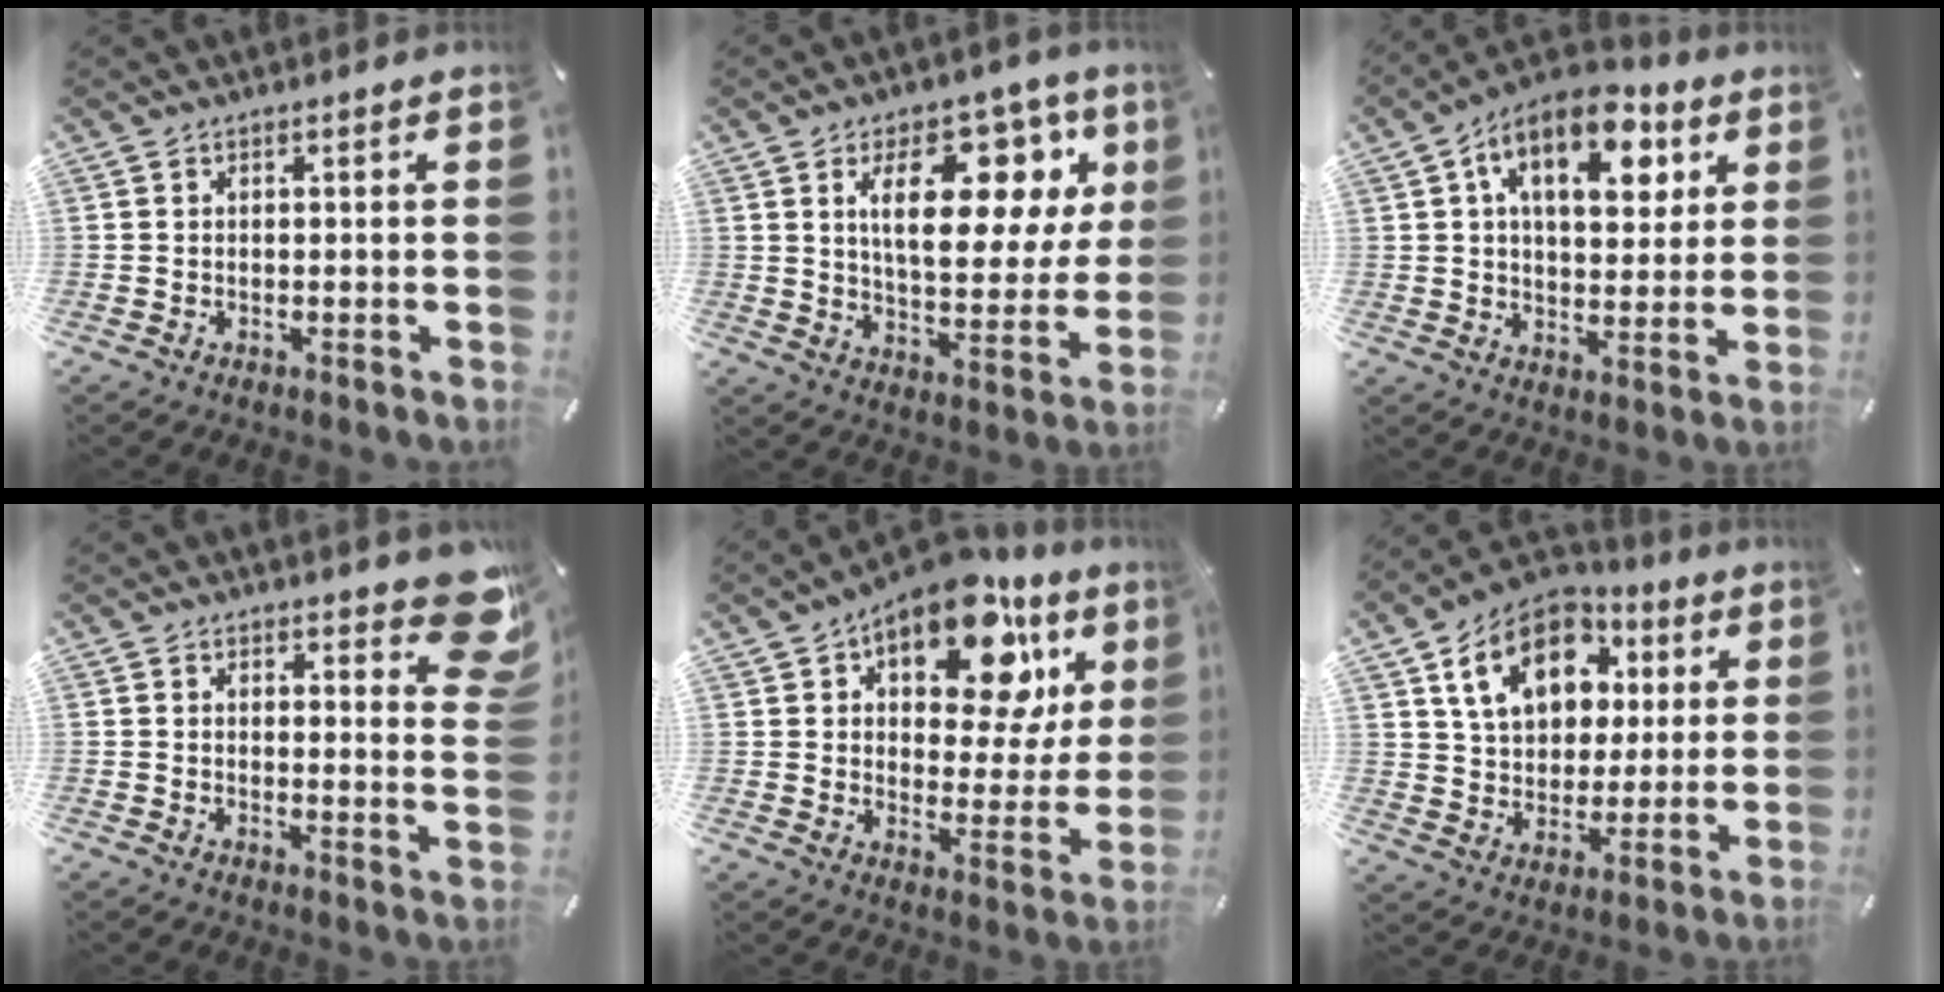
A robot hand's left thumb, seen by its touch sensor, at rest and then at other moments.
{"total": 18.4, "force": [8.1, 9.3, 13.8], "torque": [-0.203, -0.027, 0.127]}
{"total": 15.3, "force": [6.9, 8.8, 10.4], "torque": [-0.147, -0.022, 0.114]}
{"total": 9.1, "force": [6.2, 3.8, 5.4], "torque": [-0.047, -0.046, 0.105]}
{"total": 18.7, "force": [11.1, 9.5, 11.6], "torque": [-0.172, -0.069, 0.184]}
{"total": 16.3, "force": [7.1, 11.8, 8.7], "torque": [-0.155, -0.008, 0.132]}